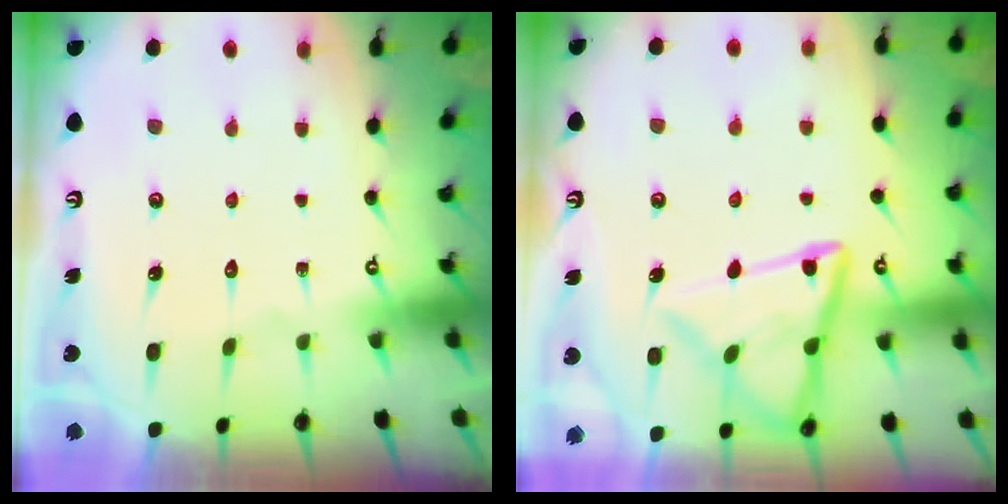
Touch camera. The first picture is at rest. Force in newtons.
{"total": 15.1, "press": 15.1, "slide": 1.3}